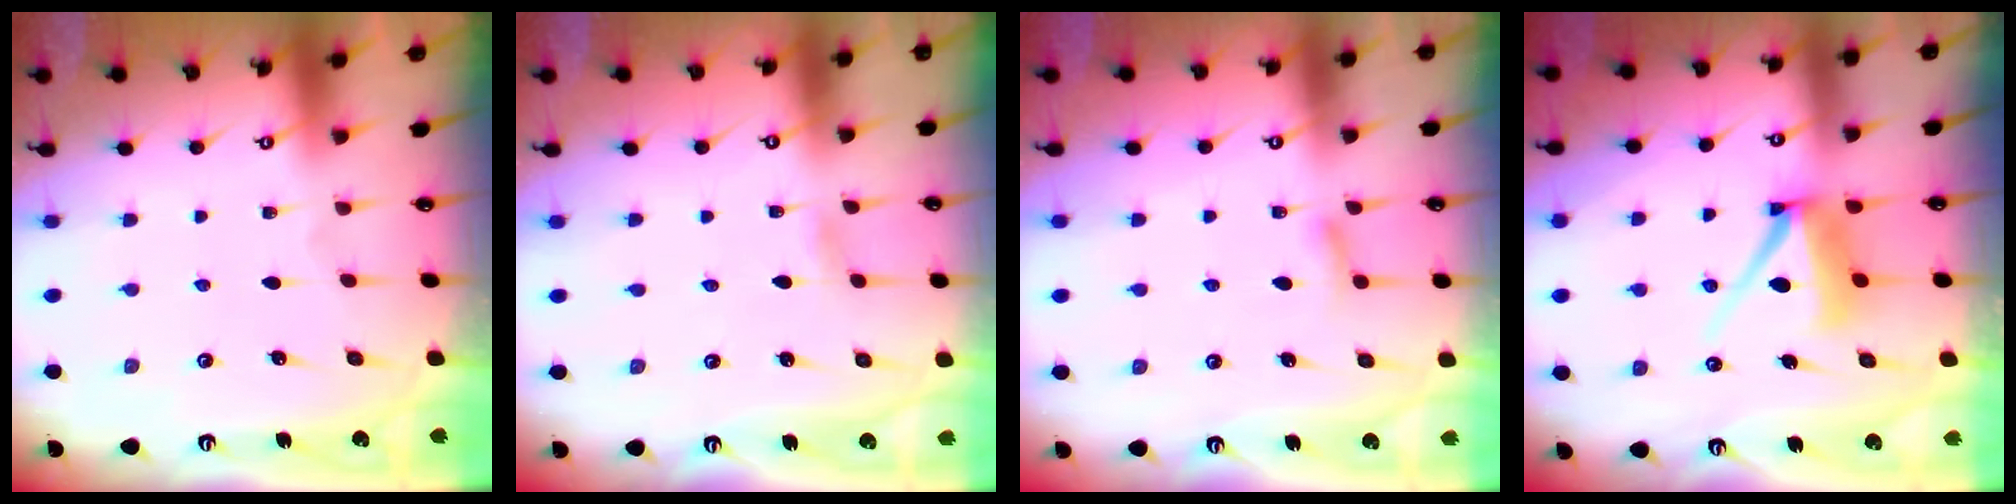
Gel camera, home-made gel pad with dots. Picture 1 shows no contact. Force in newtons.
{"total": 1.0, "press": 1.0, "slide": 0.1}
{"total": 6.0, "press": 6.0, "slide": 0.6}
{"total": 9.5, "press": 9.5, "slide": 1.1}